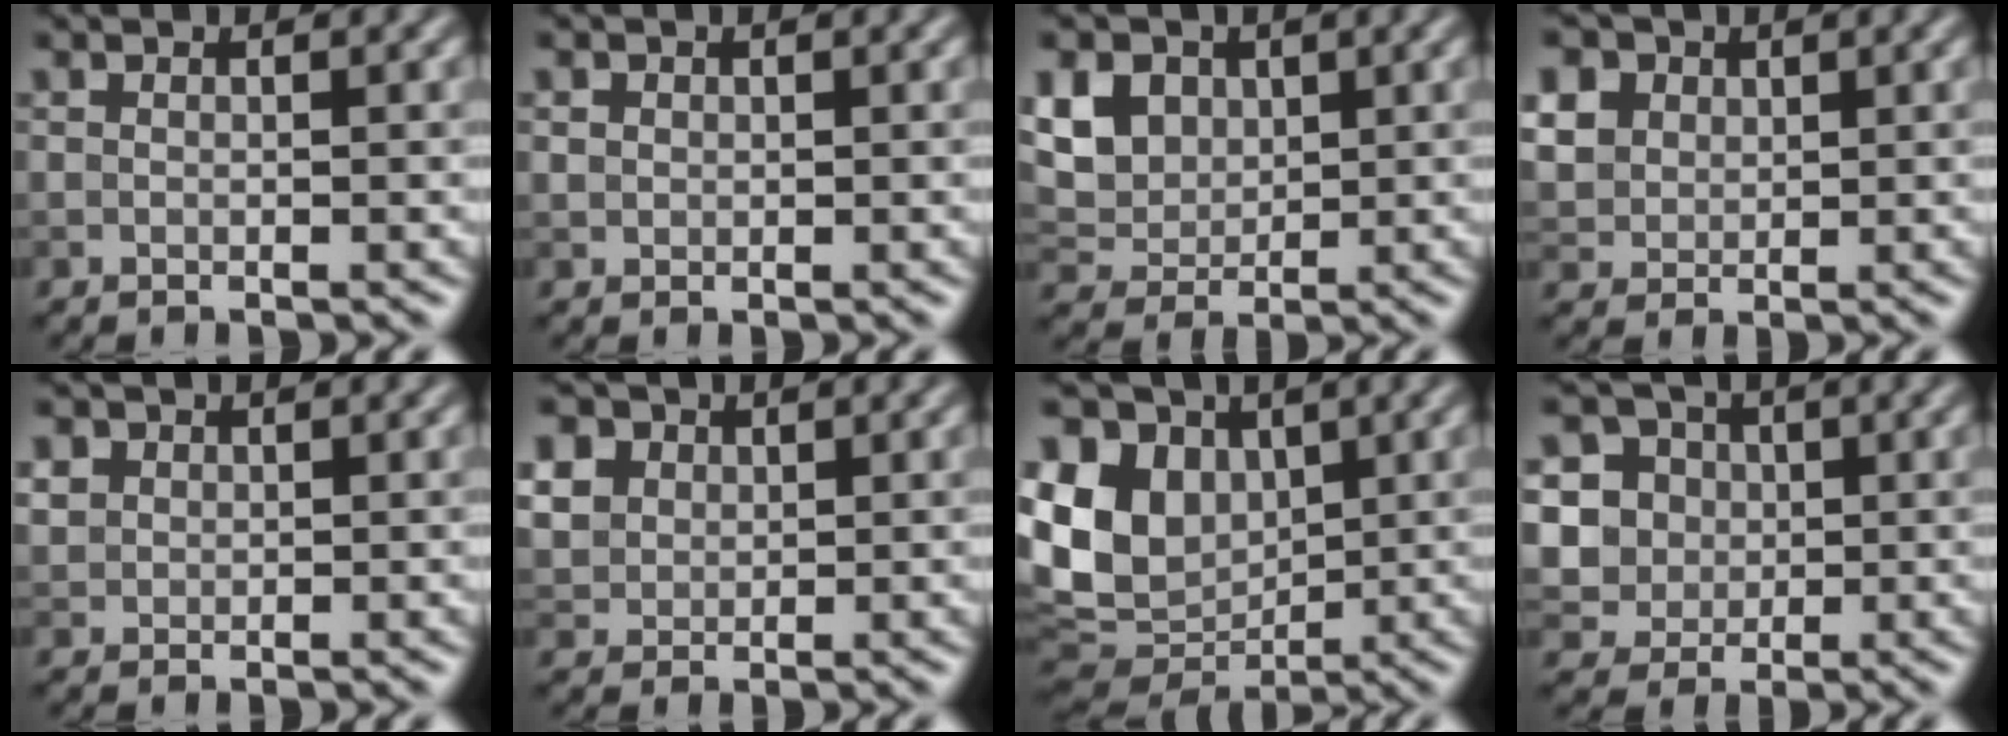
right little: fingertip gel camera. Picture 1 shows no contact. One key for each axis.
{"total": 0.7, "fx": 0.2, "fy": 0.7, "fz": 0.1, "tx": 0.002, "ty": -0.003, "tz": 0.005}
{"total": 6.8, "fx": 2.6, "fy": 5.1, "fz": 3.6, "tx": -0.097, "ty": 0.017, "tz": 0.044}
{"total": 7.6, "fx": 3.5, "fy": 5.8, "fz": 3.5, "tx": -0.100, "ty": 0.023, "tz": 0.057}
{"total": 1.5, "fx": 0.6, "fy": 1.3, "fz": 0.4, "tx": -0.007, "ty": -0.001, "tz": 0.013}
{"total": 6.2, "fx": 2.9, "fy": 4.7, "fz": 2.8, "tx": -0.089, "ty": 0.019, "tz": 0.048}
{"total": 12.3, "fx": 2.5, "fy": 9.4, "fz": 7.5, "tx": -0.173, "ty": 0.010, "tz": 0.055}
{"total": 7.6, "fx": 2.0, "fy": 6.7, "fz": 3.0, "tx": -0.061, "ty": 0.022, "tz": 0.020}